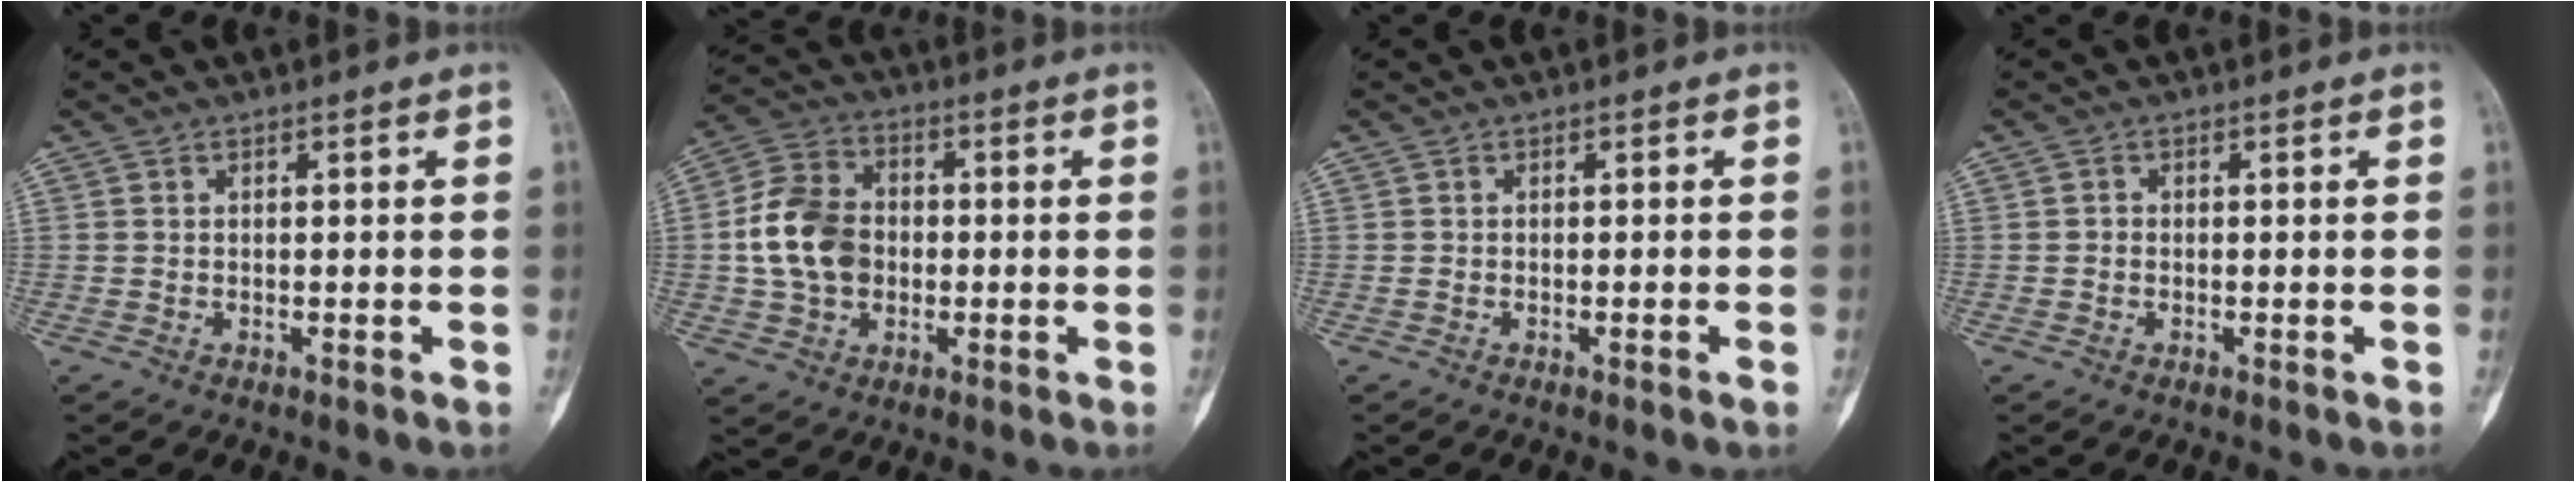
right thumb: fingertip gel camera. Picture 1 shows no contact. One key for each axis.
{"total": 12.0, "fx": -0.6, "fy": 9.1, "fz": 7.8, "tx": -0.131, "ty": 0.021, "tz": -0.018}
{"total": 1.1, "fx": -0.5, "fy": -0.1, "fz": 1.0, "tx": -0.018, "ty": 0.001, "tz": -0.005}
{"total": 0.6, "fx": -0.2, "fy": 0.5, "fz": 0.3, "tx": -0.003, "ty": 0.002, "tz": -0.007}